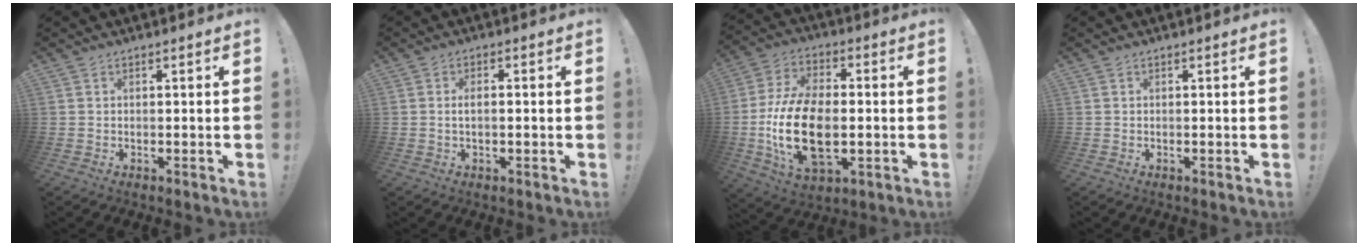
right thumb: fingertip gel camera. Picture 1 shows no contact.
{"total": 2.8, "force": [-0.4, 0.9, 2.6], "torque": [-0.042, 0.005, -0.008]}
{"total": 20.2, "force": [-3.2, 11.8, 16.1], "torque": [-0.309, 0.001, -0.050]}
{"total": 0.0}